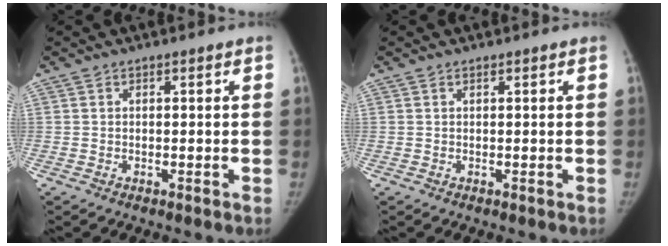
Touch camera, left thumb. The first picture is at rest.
{"total": 0.0}